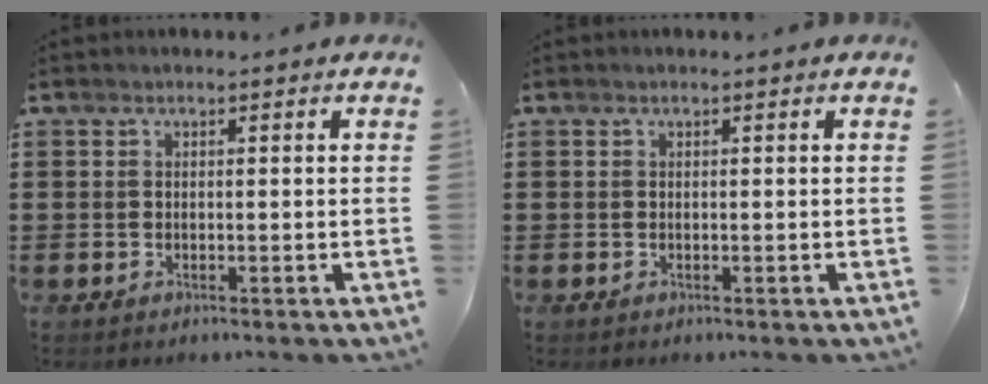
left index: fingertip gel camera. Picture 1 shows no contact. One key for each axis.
{"total": 0.0}